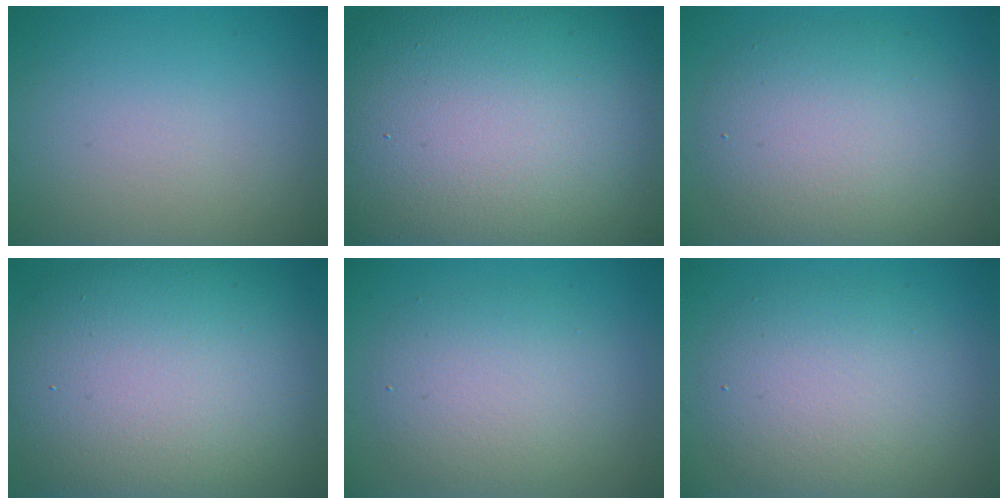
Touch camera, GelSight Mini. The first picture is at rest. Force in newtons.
{"total": 21.9, "press": 21.9, "slide": 0.9}
{"total": 6.9, "press": 6.9, "slide": 0.7}
{"total": 14.6, "press": 14.5, "slide": 1.1}
{"total": 4.6, "press": 4.6, "slide": 0.4}
{"total": 5.7, "press": 5.7, "slide": 0.6}